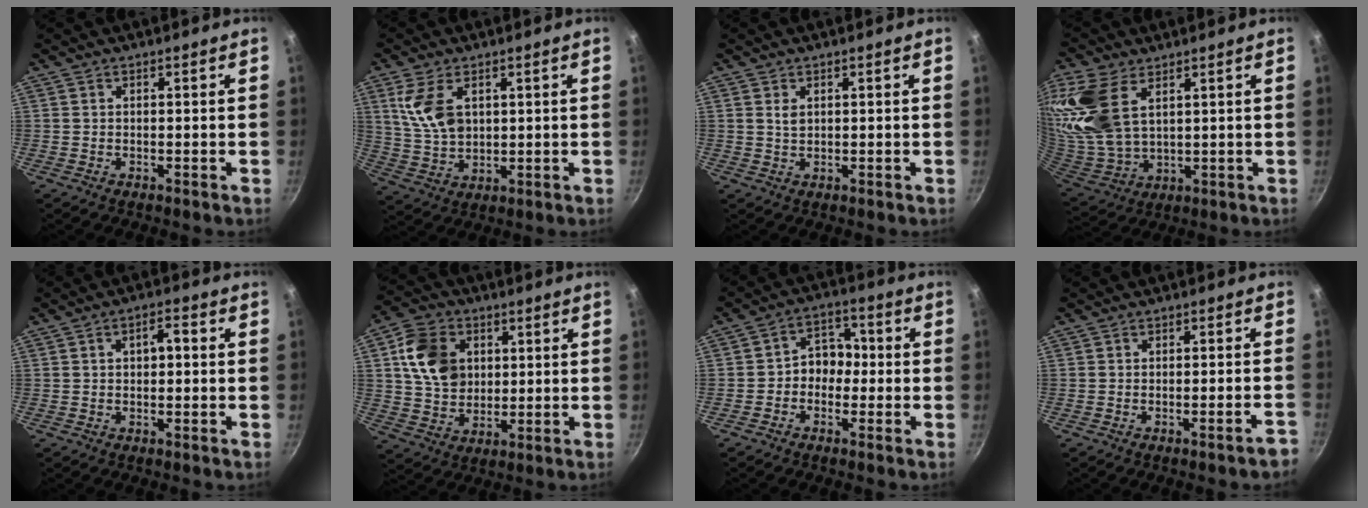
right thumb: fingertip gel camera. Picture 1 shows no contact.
{"total": 9.6, "force": [3.4, 5.8, 6.9], "torque": [-0.129, -0.020, 0.075]}
{"total": 2.0, "force": [0.8, 1.2, 1.3], "torque": [-0.024, -0.003, 0.018]}
{"total": 18.6, "force": [8.0, 10.7, 13.0], "torque": [-0.284, -0.011, 0.172]}
{"total": 3.8, "force": [0.3, 2.2, 3.1], "torque": [-0.037, 0.015, 0.000]}
{"total": 13.0, "force": [3.3, 10.1, 7.5], "torque": [-0.111, -0.003, 0.059]}
{"total": 6.3, "force": [-1.1, 5.1, 3.6], "torque": [-0.009, 0.030, -0.033]}
{"total": 3.6, "force": [-2.5, 0.4, 2.6], "torque": [-0.025, 0.026, -0.025]}